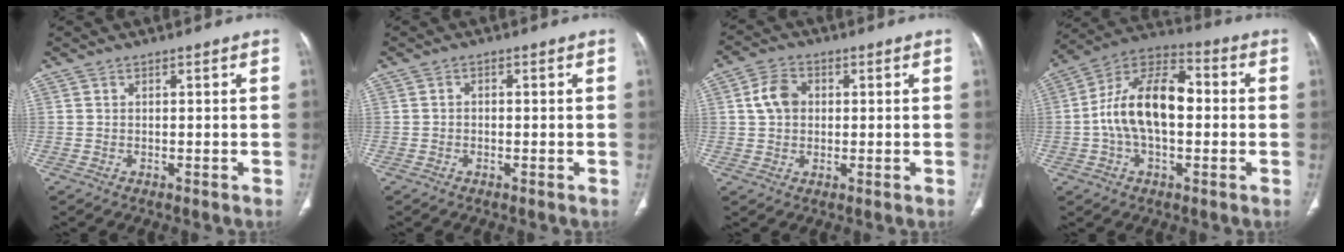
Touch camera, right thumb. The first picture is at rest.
{"total": 0.8, "force": [-0.3, 0.6, 0.4], "torque": [-0.004, 0.002, -0.007]}
{"total": 5.7, "force": [0.9, 4.4, 3.6], "torque": [-0.063, 0.008, 0.014]}
{"total": 16.4, "force": [-0.2, 9.1, 13.6], "torque": [-0.233, 0.039, -0.013]}